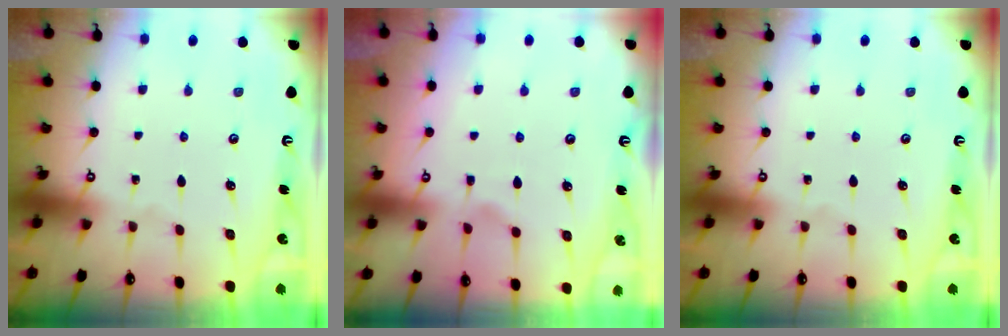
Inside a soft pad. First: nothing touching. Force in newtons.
{"total": 1.8, "press": 1.3, "slide": 1.2}
{"total": 0.0}